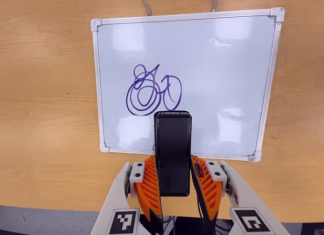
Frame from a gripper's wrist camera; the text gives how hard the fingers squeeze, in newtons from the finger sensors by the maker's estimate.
{"total": 4.0, "left": 2.6, "right": 5.3}